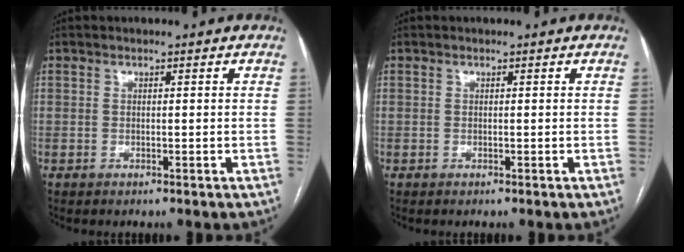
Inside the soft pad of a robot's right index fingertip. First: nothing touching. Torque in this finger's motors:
{"motor_torque": [0.00, 0.00, 0.00, 0.00]}